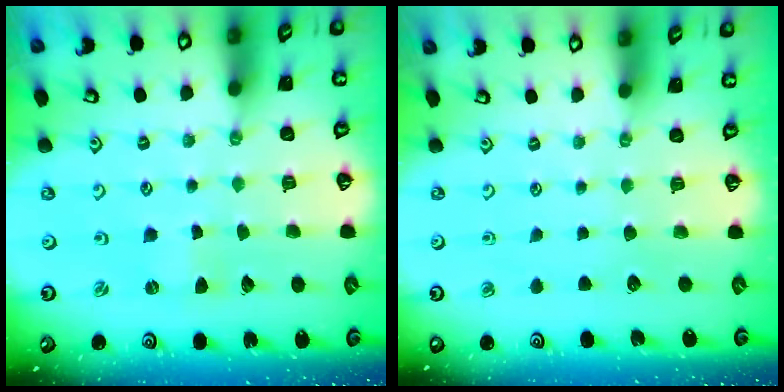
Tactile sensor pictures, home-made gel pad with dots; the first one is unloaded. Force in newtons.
{"total": 0.0}